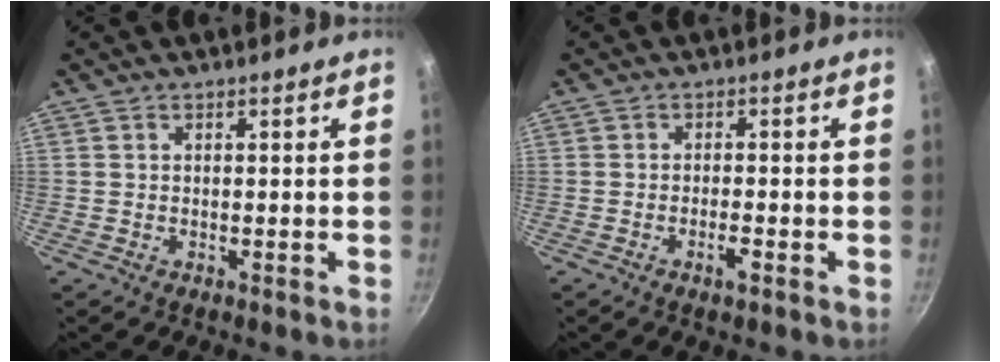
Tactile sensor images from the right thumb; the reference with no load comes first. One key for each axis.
{"total": 2.2, "fx": -1.2, "fy": 0.5, "fz": 1.8, "tx": -0.034, "ty": 0.010, "tz": -0.021}